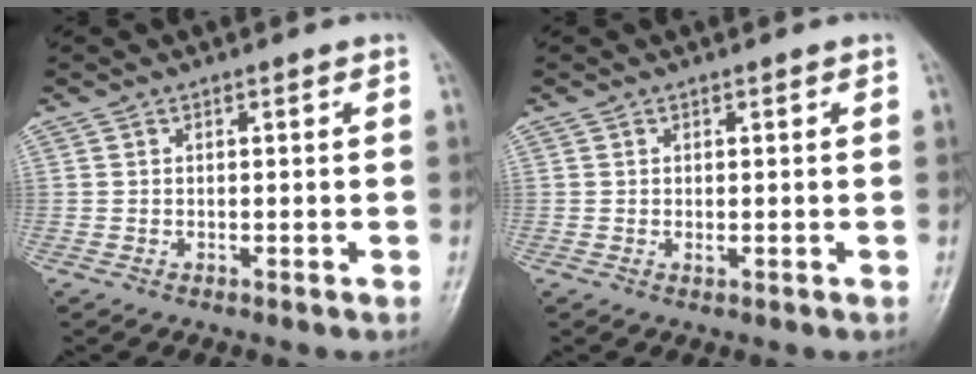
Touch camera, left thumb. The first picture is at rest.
{"total": 1.0, "force": [0.2, 0.6, 0.7], "torque": [-0.009, -0.002, 0.003]}